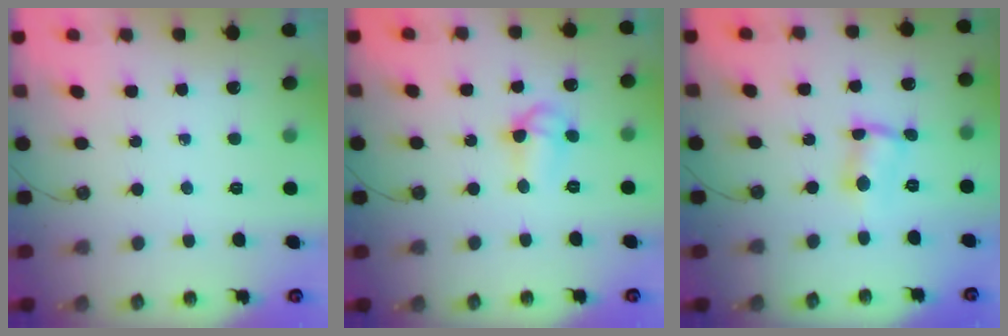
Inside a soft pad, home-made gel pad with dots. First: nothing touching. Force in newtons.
{"total": 7.9, "press": 7.3, "slide": 3.0}
{"total": 2.0, "press": 2.0, "slide": 0.6}